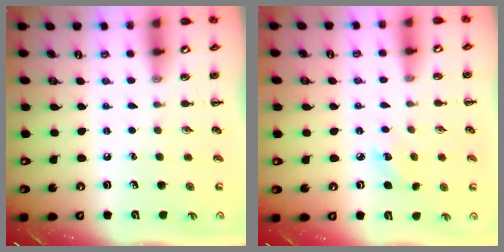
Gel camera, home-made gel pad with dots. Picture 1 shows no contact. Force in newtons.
{"total": 4.5, "press": 4.3, "slide": 1.2}